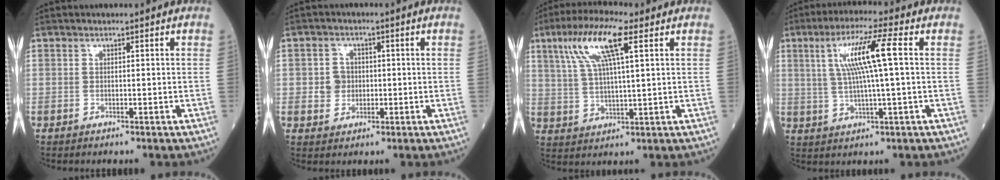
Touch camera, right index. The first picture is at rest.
{"total": 3.4, "force": [-0.1, 3.2, 1.2], "torque": [-0.014, 0.005, 0.002]}
{"total": 11.0, "force": [5.0, 1.6, 9.6], "torque": [-0.196, 0.020, 0.094]}
{"total": 9.6, "force": [2.0, -0.1, 9.4], "torque": [-0.179, 0.011, 0.039]}